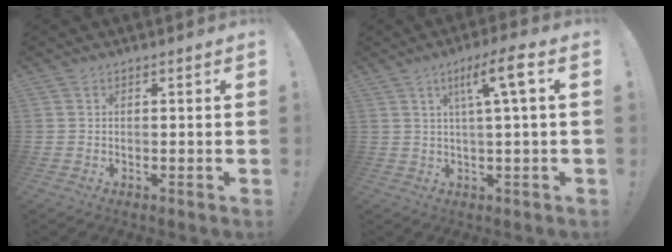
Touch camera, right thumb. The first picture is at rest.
{"total": 8.9, "force": [2.8, 0.7, 8.4], "torque": [-0.142, -0.001, 0.038]}